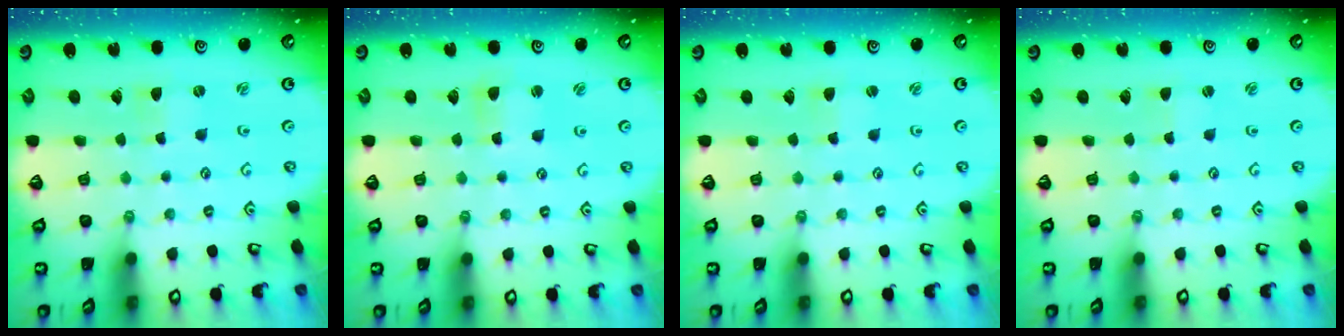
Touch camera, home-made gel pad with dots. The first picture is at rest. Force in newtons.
{"total": 2.7, "press": 2.7, "slide": 0.4}
{"total": 1.6, "press": 1.5, "slide": 0.3}
{"total": 0.7, "press": 0.7, "slide": 0.1}